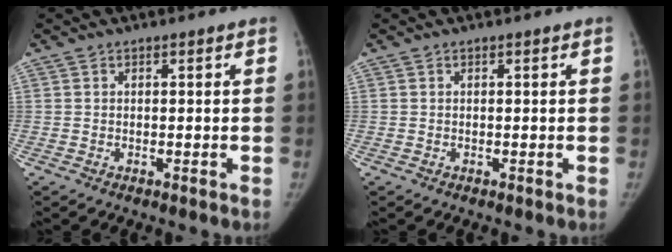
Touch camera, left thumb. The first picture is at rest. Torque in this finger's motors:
{"motor_torque": [0.00, 0.00, 0.17, -0.12, 0.00]}